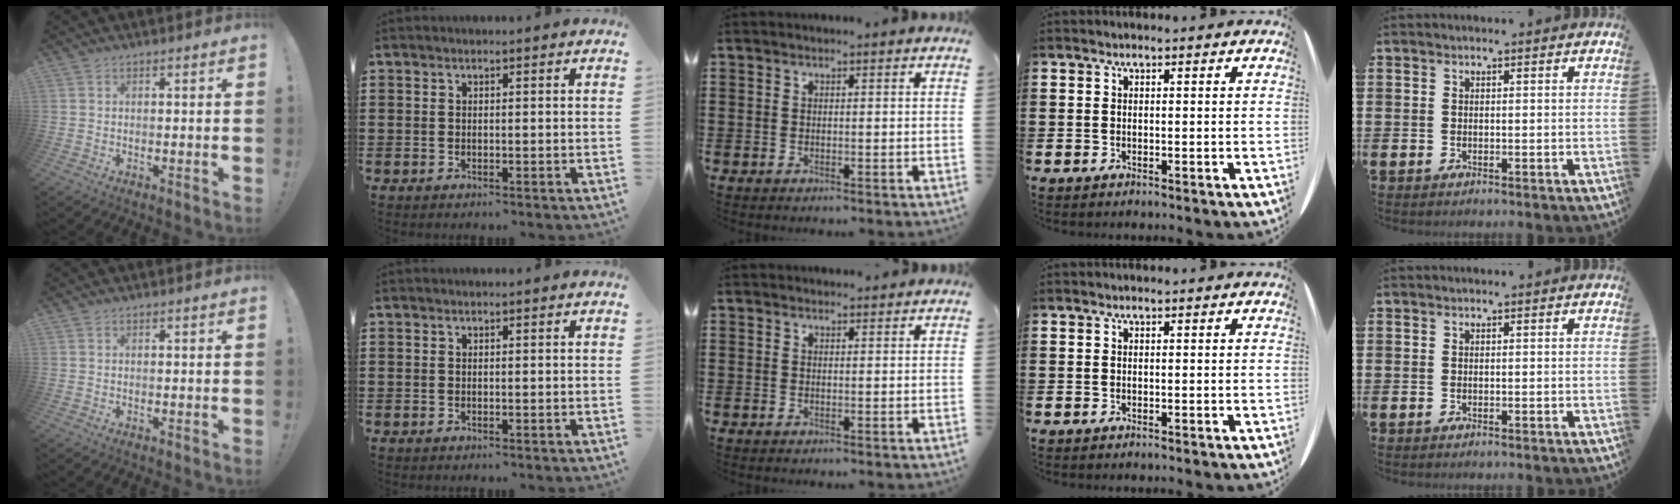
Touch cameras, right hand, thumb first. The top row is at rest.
{"middle": {"total": 0.8, "force": [0.8, 0.2, 0.0], "torque": [0.006, -0.002, 0.013]}}